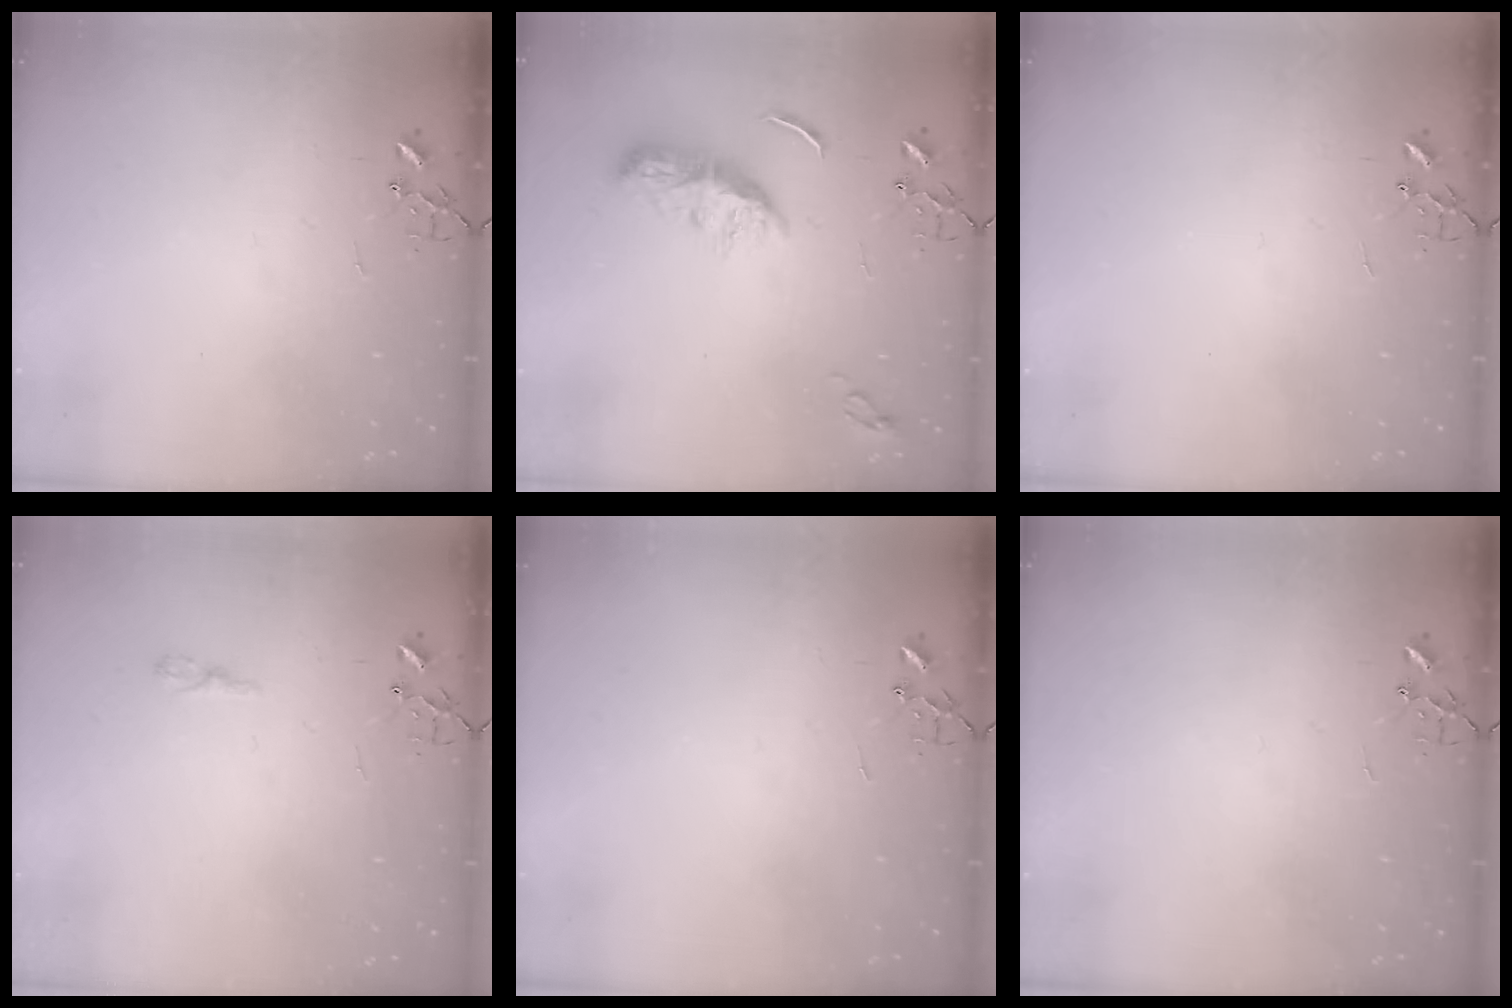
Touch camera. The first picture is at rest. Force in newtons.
{"total": 9.1, "press": 9.1, "slide": 0.2}
{"total": 0.0}
{"total": 3.8, "press": 3.8, "slide": 0.4}
{"total": 0.0}
{"total": 0.0}